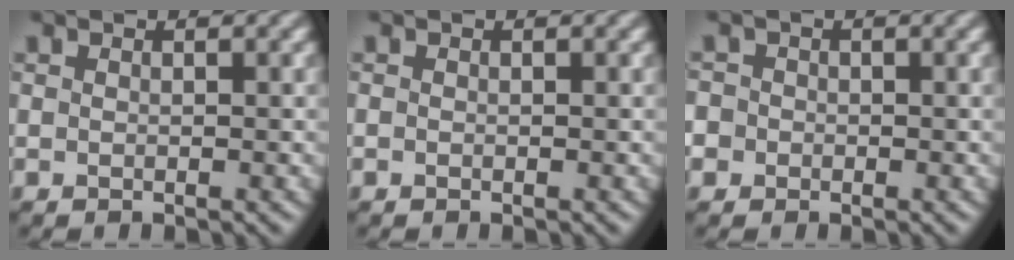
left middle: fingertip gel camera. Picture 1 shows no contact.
{"total": 0.0}
{"total": 1.7, "force": [-0.7, 1.6, 0.0], "torque": [0.012, 0.008, -0.016]}